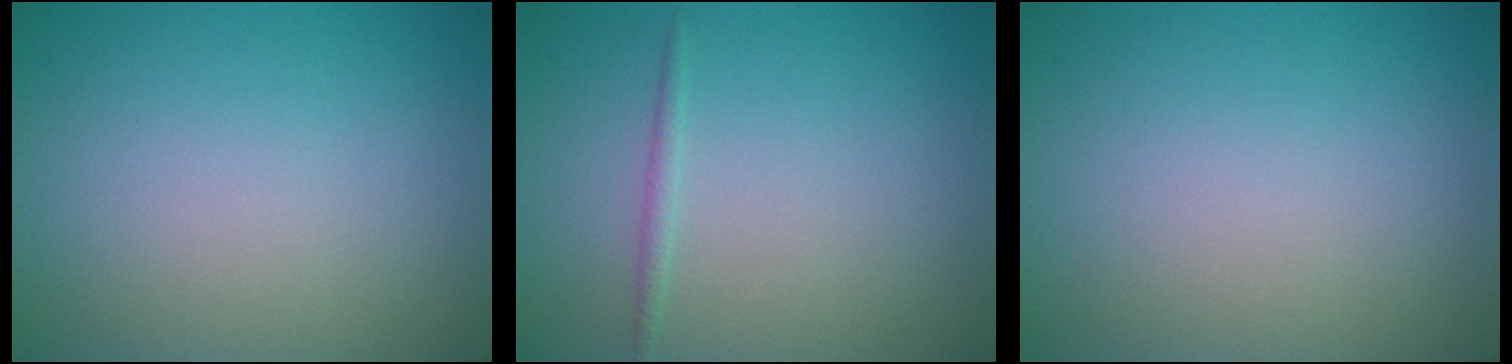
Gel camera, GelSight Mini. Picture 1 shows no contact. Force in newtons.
{"total": 0.8, "press": 0.8, "slide": 0.1}
{"total": 0.0}